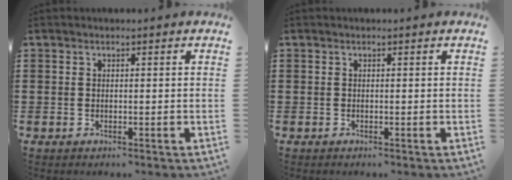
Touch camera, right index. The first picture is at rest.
{"total": 0.0}